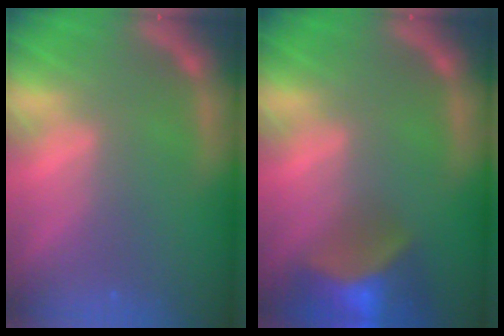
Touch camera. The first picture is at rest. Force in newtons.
{"total": 9.5}